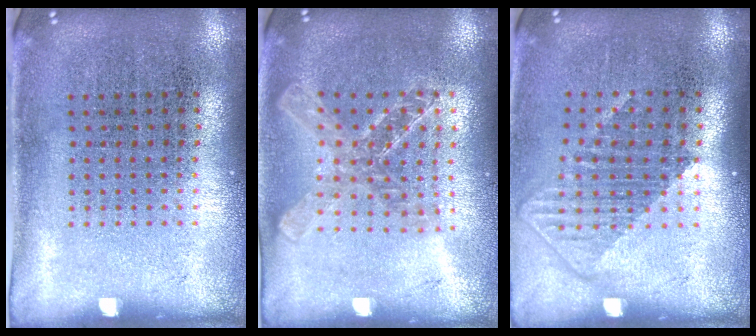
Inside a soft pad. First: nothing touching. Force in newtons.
{"total": 1.6, "press": 1.4, "slide": 0.7}
{"total": 1.3, "press": 1.0, "slide": 0.8}